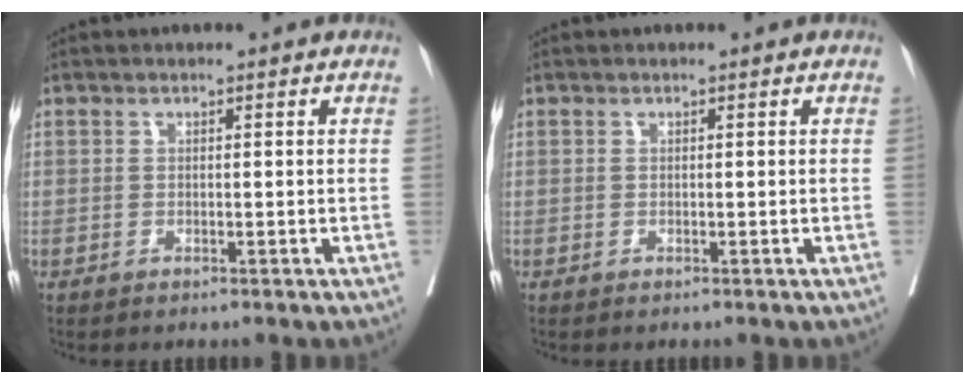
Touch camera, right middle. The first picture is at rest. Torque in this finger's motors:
{"motor_torque": [-0.01, 0.00, 0.00, 0.00]}